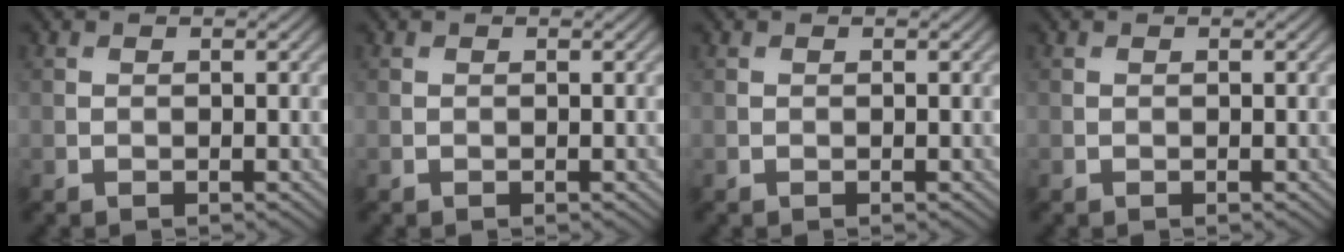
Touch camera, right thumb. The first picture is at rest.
{"total": 0.0}
{"total": 0.0}
{"total": 0.0}